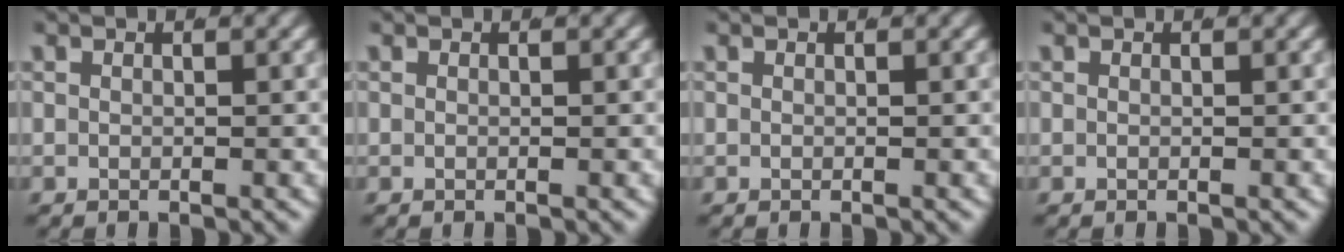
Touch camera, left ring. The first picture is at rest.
{"total": 0.0}
{"total": 0.0}
{"total": 0.0}